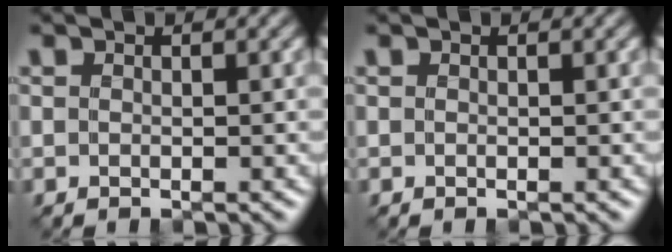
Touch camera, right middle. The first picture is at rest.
{"total": 0.0}